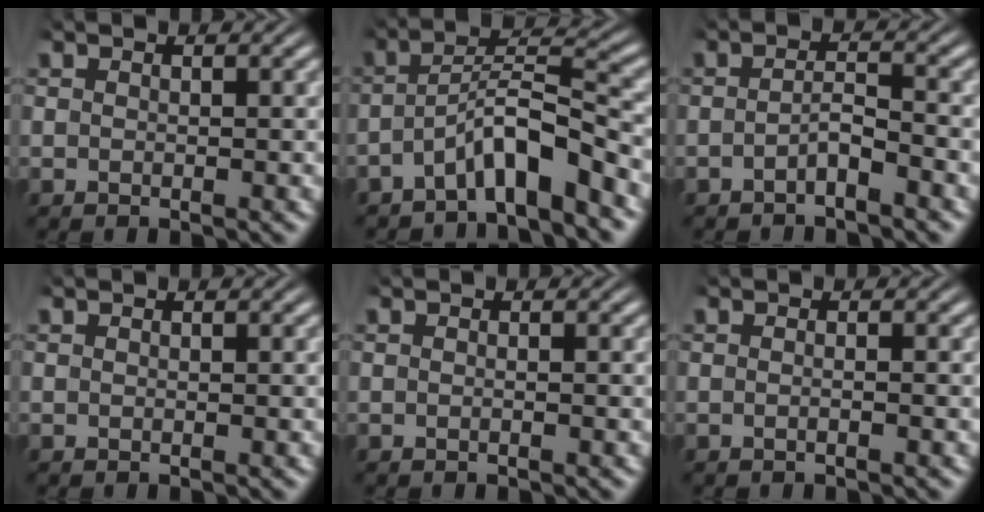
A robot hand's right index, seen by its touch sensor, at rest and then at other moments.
{"total": 5.4, "force": [-3.2, 1.8, 4.0], "torque": [-0.071, -0.003, -0.052]}
{"total": 2.0, "force": [-1.5, 0.1, 1.3], "torque": [-0.017, -0.006, -0.027]}
{"total": 0.0}
{"total": 0.0}
{"total": 0.6, "force": [-0.4, -0.1, 0.4], "torque": [-0.008, 0.004, -0.011]}